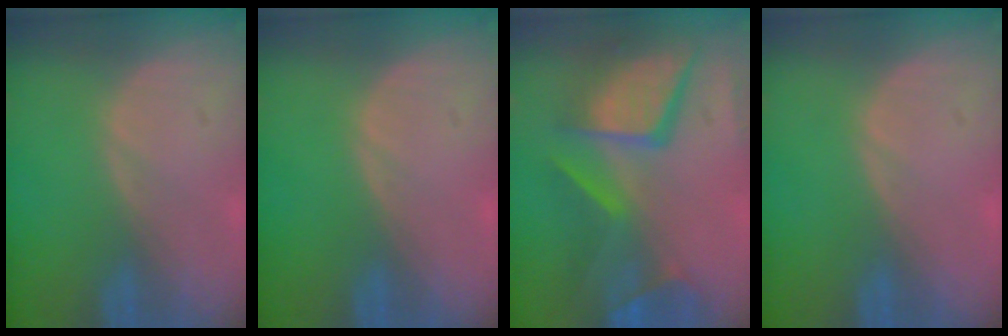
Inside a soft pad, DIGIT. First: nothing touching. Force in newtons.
{"total": 0.0}
{"total": 12.9, "press": 10.6, "slide": 7.4}
{"total": 0.0}